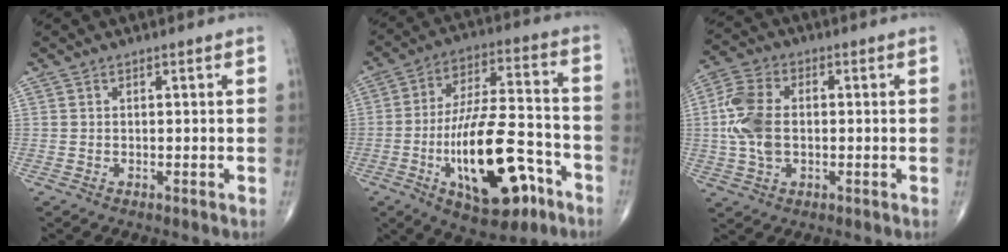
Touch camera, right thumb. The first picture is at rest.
{"total": 21.1, "force": [-8.1, 8.7, 17.4], "torque": [-0.280, 0.045, -0.121]}
{"total": 10.1, "force": [0.0, 6.3, 7.9], "torque": [-0.174, 0.015, -0.003]}